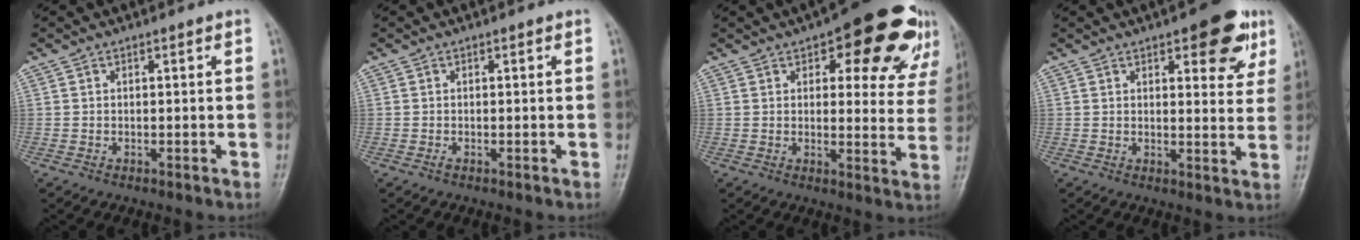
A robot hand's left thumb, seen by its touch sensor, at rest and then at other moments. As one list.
[{"total": 0.5, "force": [0.0, 0.2, 0.4], "torque": [-0.005, -0.001, -0.001]}, {"total": 18.0, "force": [10.4, 7.7, 12.6], "torque": [-0.104, -0.030, 0.117]}, {"total": 10.2, "force": [5.5, 4.1, 7.6], "torque": [-0.059, -0.020, 0.063]}]